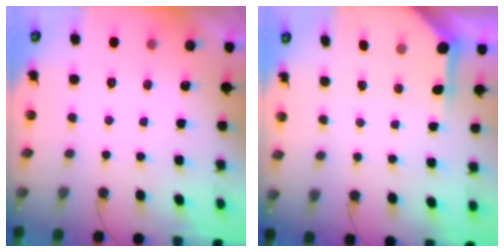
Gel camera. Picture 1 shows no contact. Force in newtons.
{"total": 3.5, "press": 3.5, "slide": 0.3}